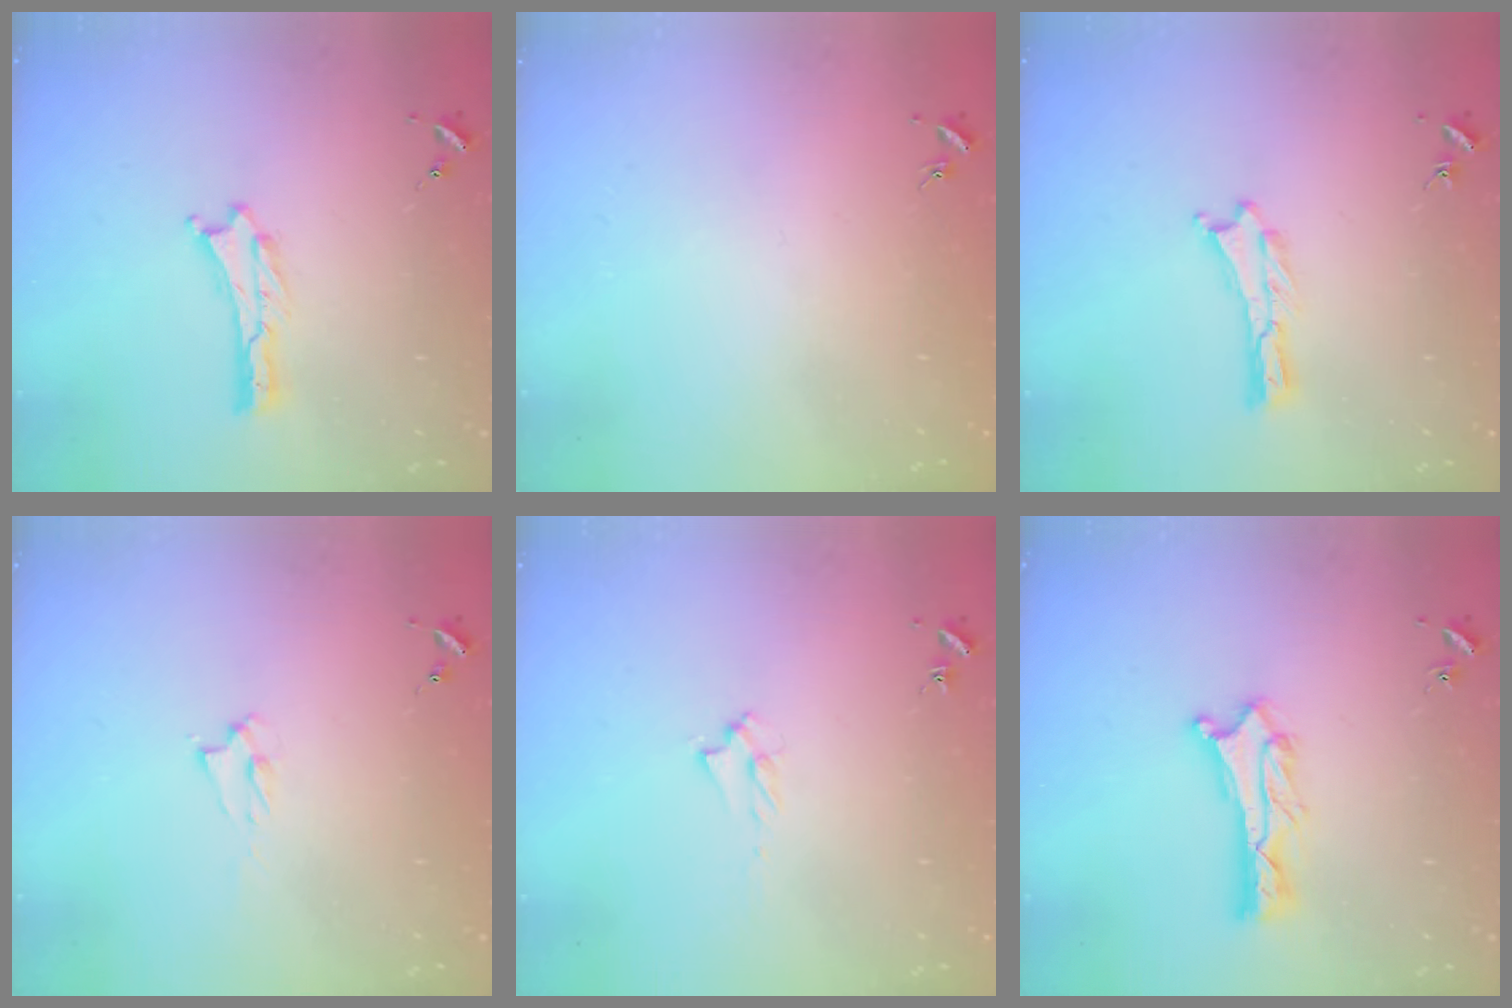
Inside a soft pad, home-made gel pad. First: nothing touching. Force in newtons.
{"total": 0.0}
{"total": 0.0}
{"total": 1.4, "press": 1.3, "slide": 0.3}
{"total": 1.7, "press": 1.6, "slide": 0.3}
{"total": 1.2, "press": 1.1, "slide": 0.1}